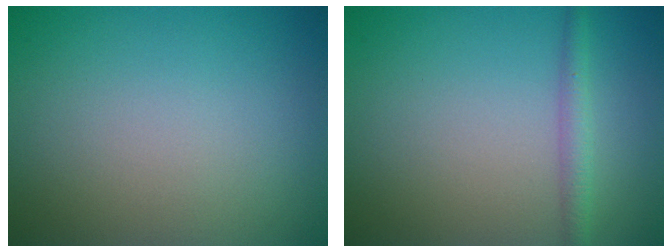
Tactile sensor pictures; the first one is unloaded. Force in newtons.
{"total": 1.8, "press": 1.8, "slide": 0.1}